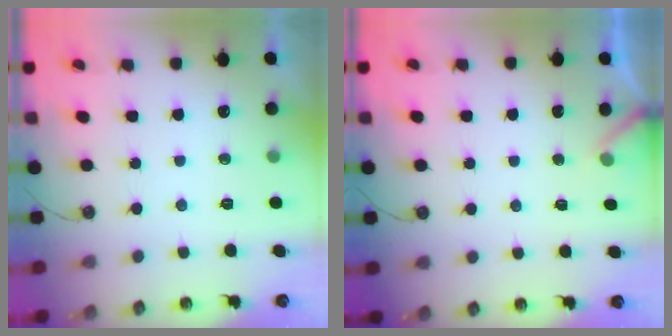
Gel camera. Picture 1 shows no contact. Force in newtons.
{"total": 4.4, "press": 4.4, "slide": 0.2}